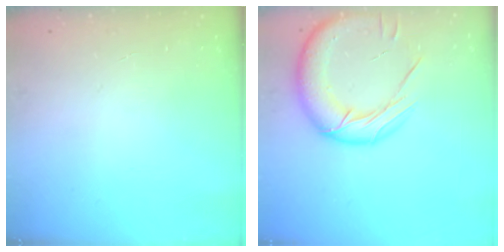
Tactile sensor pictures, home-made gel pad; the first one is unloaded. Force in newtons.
{"total": 18.6, "press": 18.2, "slide": 3.5}